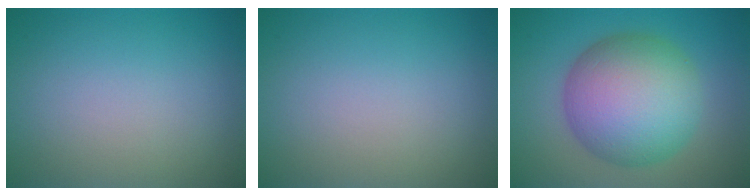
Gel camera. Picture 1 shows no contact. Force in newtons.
{"total": 0.0}
{"total": 11.3, "press": 11.3, "slide": 0.4}